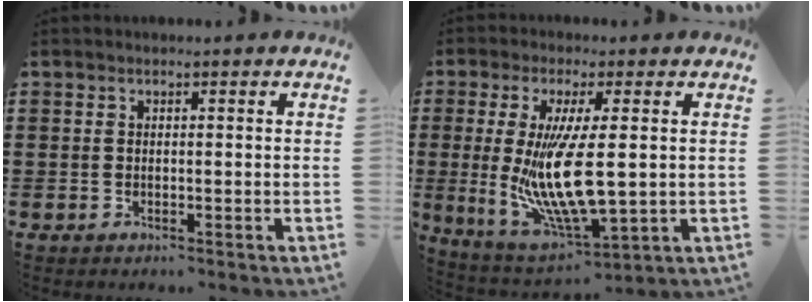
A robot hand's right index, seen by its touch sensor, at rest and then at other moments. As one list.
[{"total": 12.1, "force": [0.6, 3.4, 11.6], "torque": [-0.239, -0.025, 0.008]}]